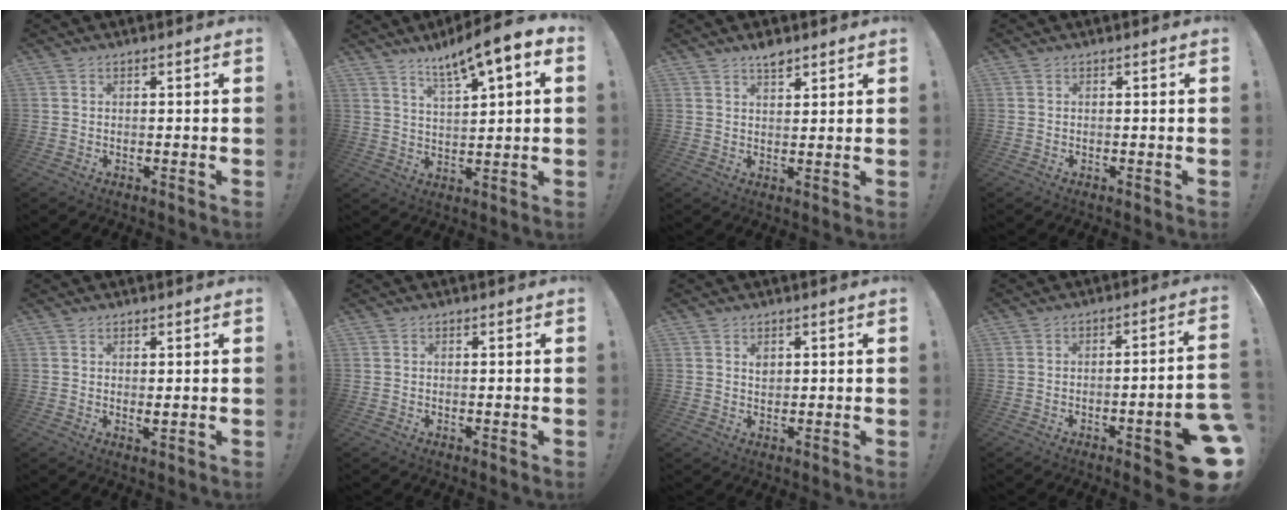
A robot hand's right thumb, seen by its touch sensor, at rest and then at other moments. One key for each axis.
{"total": 9.5, "fx": 6.5, "fy": 1.1, "fz": 6.9, "tx": -0.113, "ty": -0.043, "tz": 0.107}
{"total": 4.0, "fx": 3.2, "fy": 1.7, "fz": 1.8, "tx": -0.020, "ty": -0.020, "tz": 0.055}
{"total": 0.0}
{"total": 1.3, "fx": 0.9, "fy": 0.5, "fz": 0.8, "tx": -0.013, "ty": -0.008, "tz": 0.016}
{"total": 0.5, "fx": 0.2, "fy": 0.1, "fz": 0.5, "tx": 0.003, "ty": -0.005, "tz": 0.001}
{"total": 1.7, "fx": 1.0, "fy": 1.2, "fz": 0.7, "tx": -0.006, "ty": -0.005, "tz": 0.016}
{"total": 11.6, "fx": -5.1, "fy": 2.2, "fz": 10.2, "tx": -0.121, "ty": 0.016, "tz": -0.070}